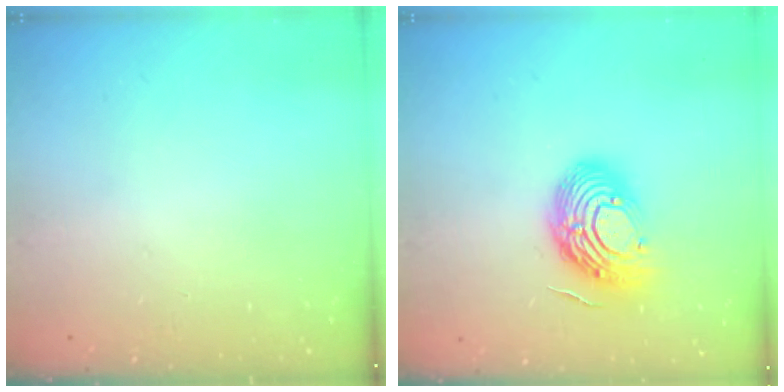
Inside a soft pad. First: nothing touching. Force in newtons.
{"total": 14.9, "press": 14.9, "slide": 1.3}